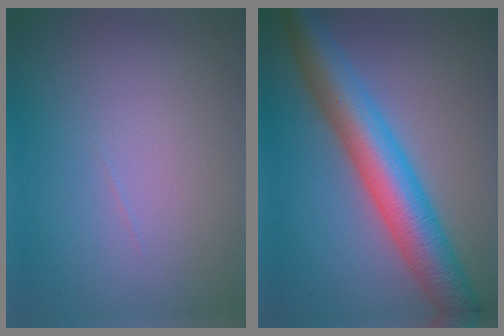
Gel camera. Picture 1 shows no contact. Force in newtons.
{"total": 7.8, "press": 7.8, "slide": 0.0}